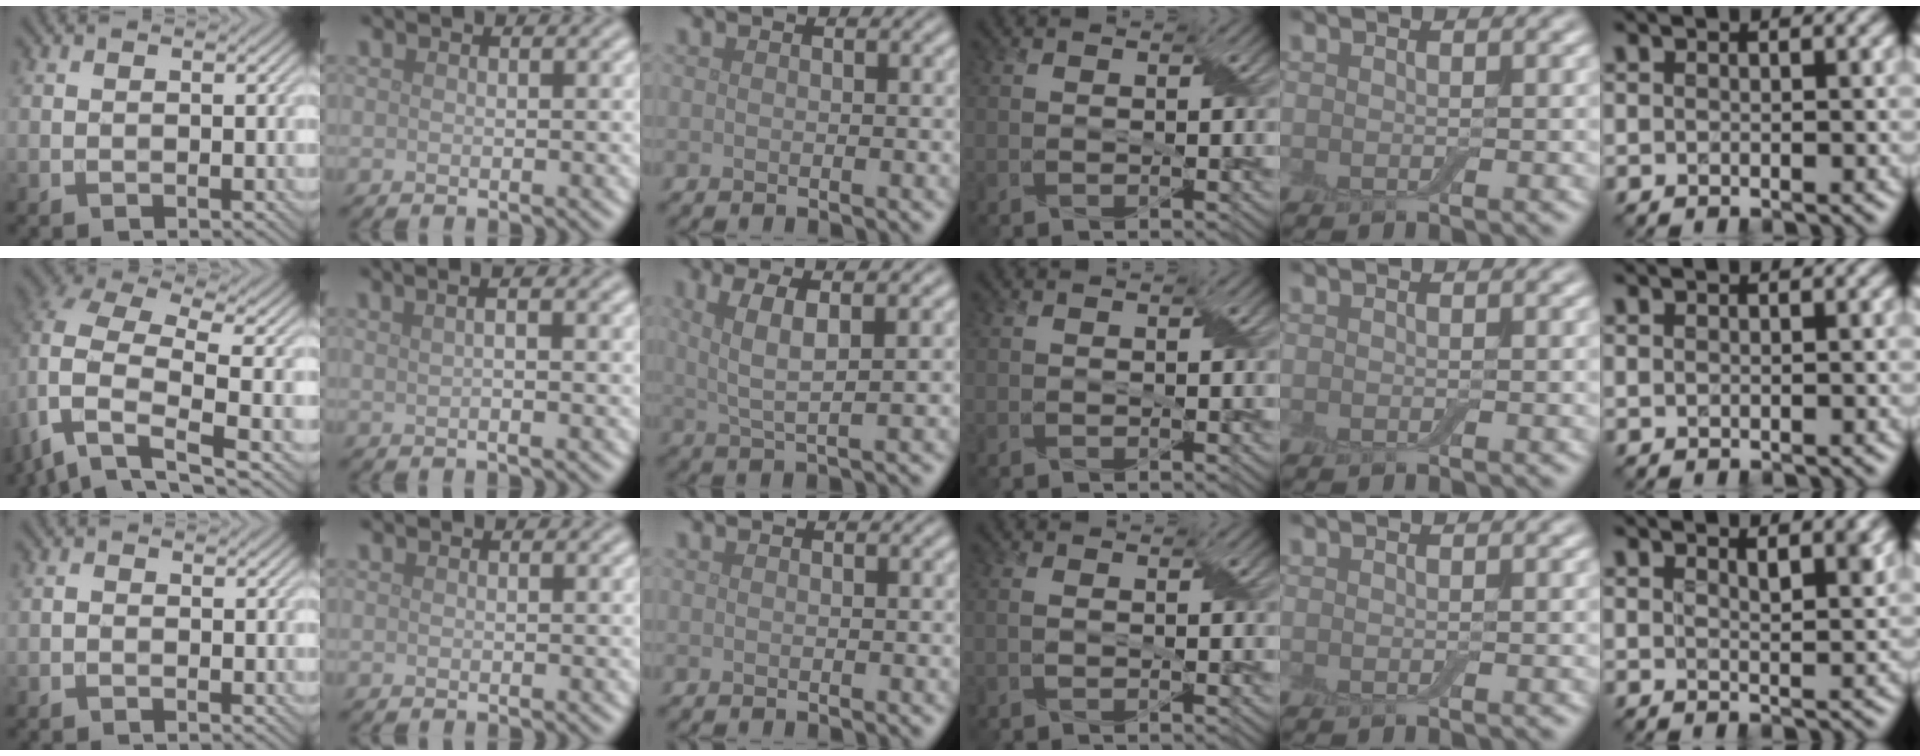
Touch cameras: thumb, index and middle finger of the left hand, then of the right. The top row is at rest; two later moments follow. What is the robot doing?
{"motion": "peel", "object": "bubble wrap"}